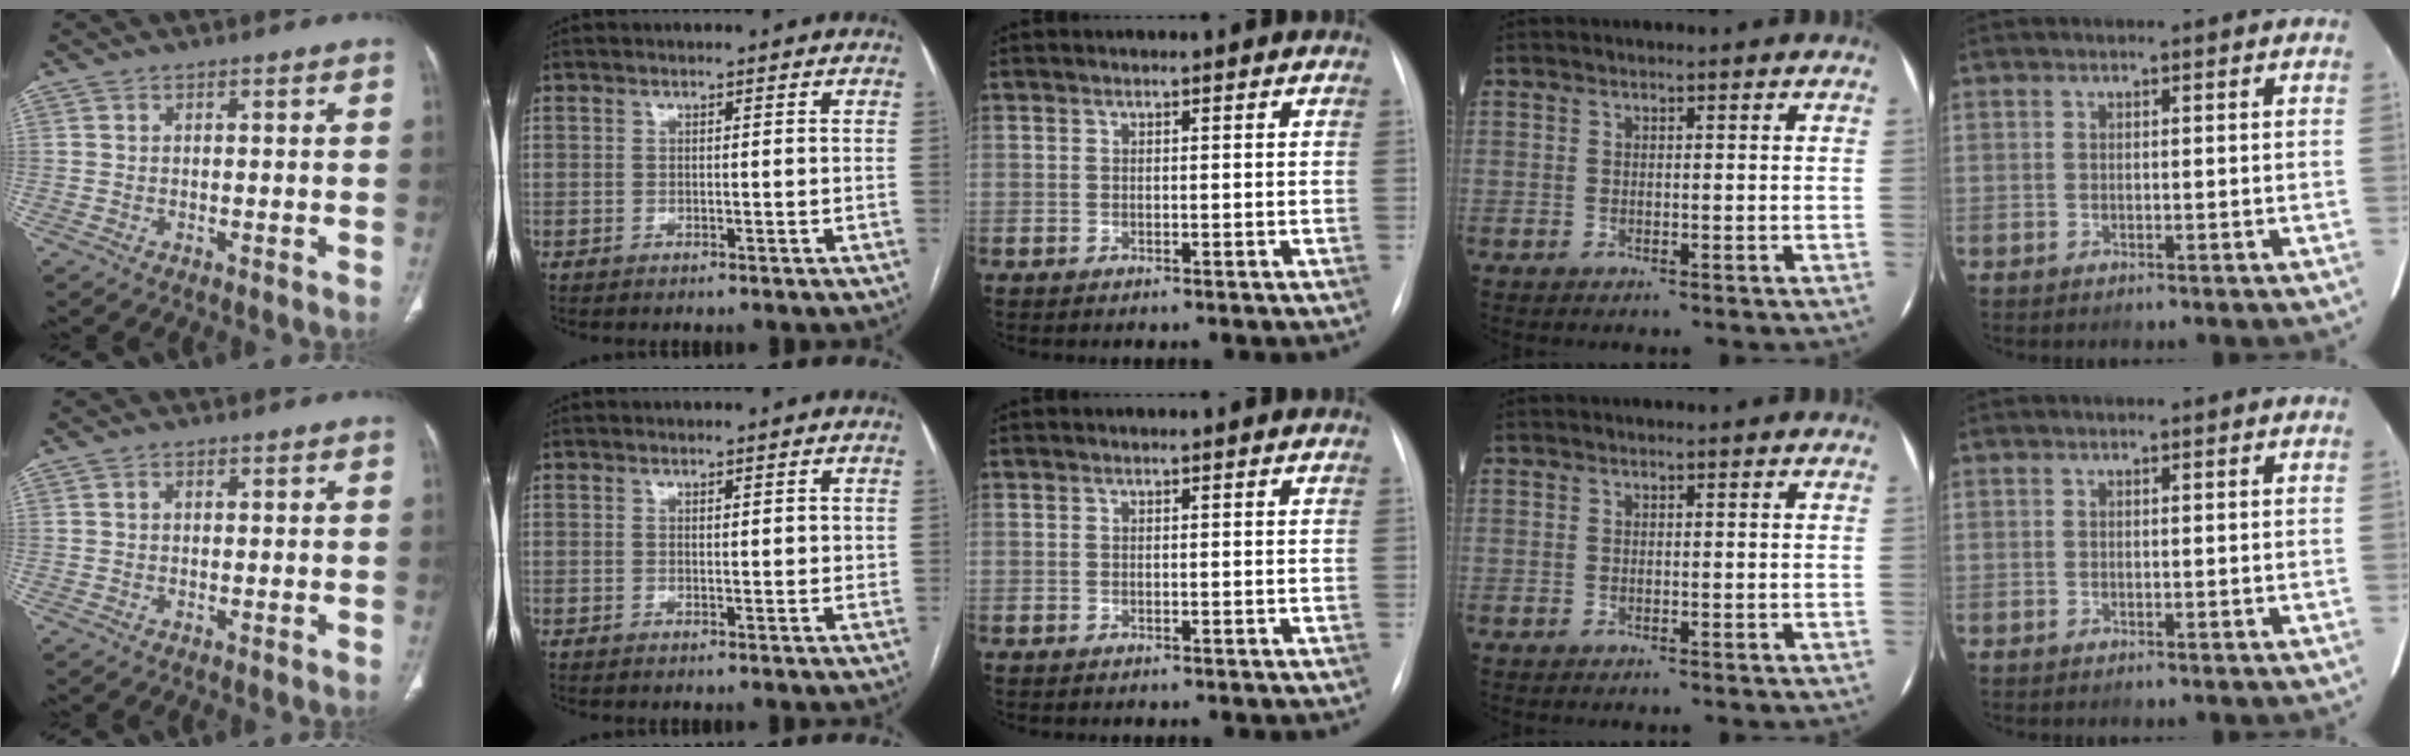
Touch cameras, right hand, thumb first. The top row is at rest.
{"thumb": {"total": 0.9, "force": [0.2, 0.7, 0.5], "torque": [-0.006, 0.002, 0.002]}, "index": {"total": 1.5, "force": [0.6, 0.5, 1.2], "torque": [-0.014, -0.002, 0.007]}}